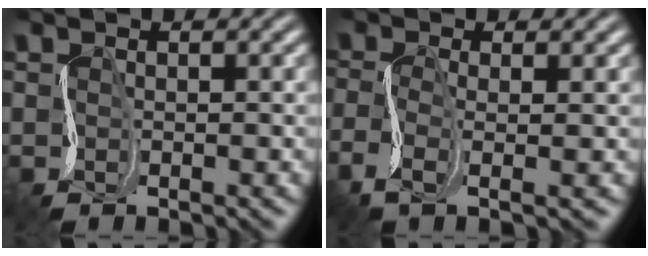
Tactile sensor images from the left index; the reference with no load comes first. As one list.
[{"total": 3.1, "force": [-1.5, 1.0, 2.5], "torque": [-0.075, -0.007, -0.038]}]